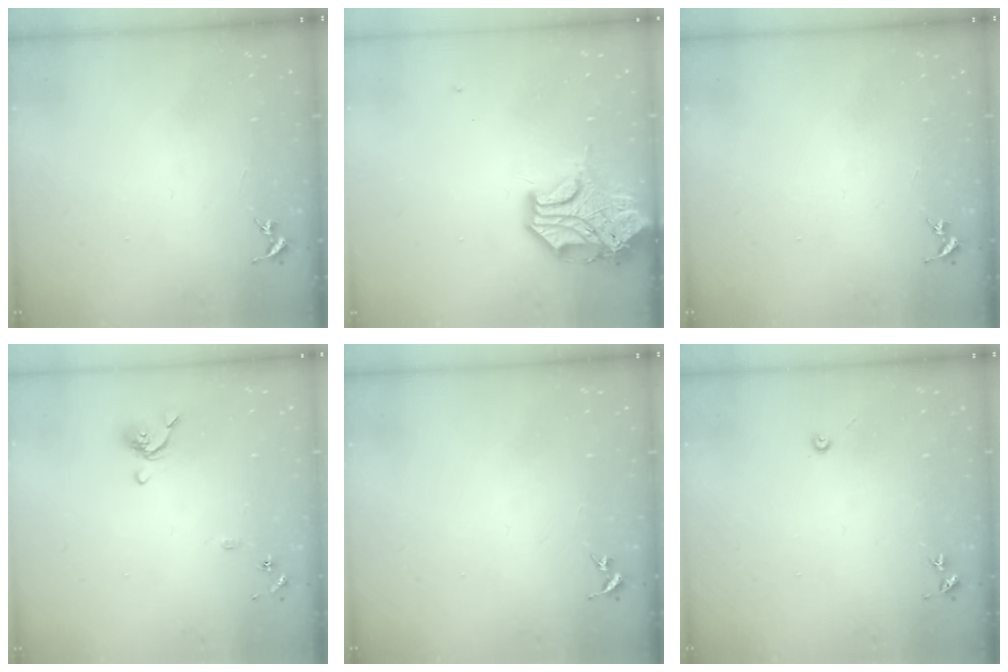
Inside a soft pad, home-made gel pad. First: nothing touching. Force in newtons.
{"total": 15.0, "press": 14.8, "slide": 2.2}
{"total": 0.0}
{"total": 7.9, "press": 7.7, "slide": 1.4}
{"total": 0.0}
{"total": 3.0, "press": 3.0, "slide": 0.3}